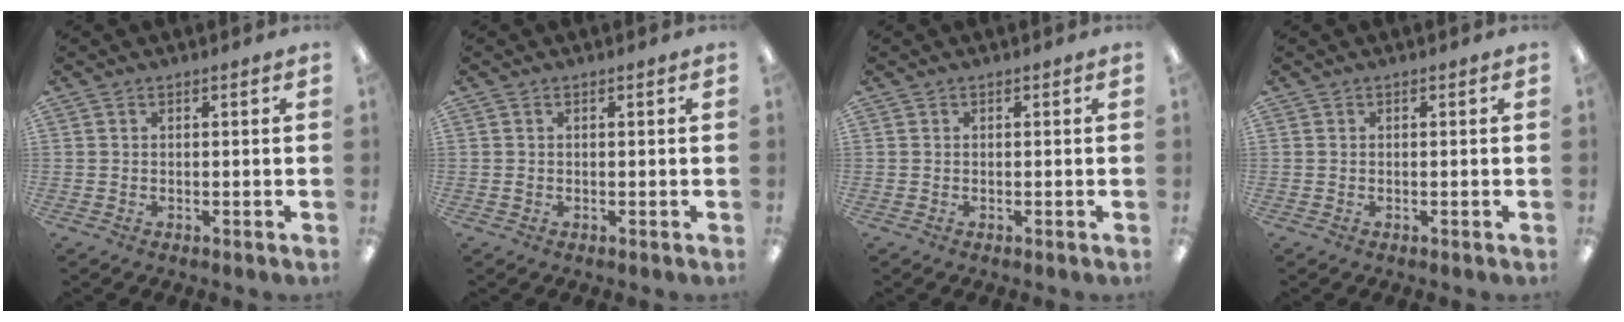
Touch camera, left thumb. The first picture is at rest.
{"total": 0.8, "force": [0.1, 0.5, 0.6], "torque": [-0.013, 0.003, 0.000]}
{"total": 0.0}
{"total": 0.0}